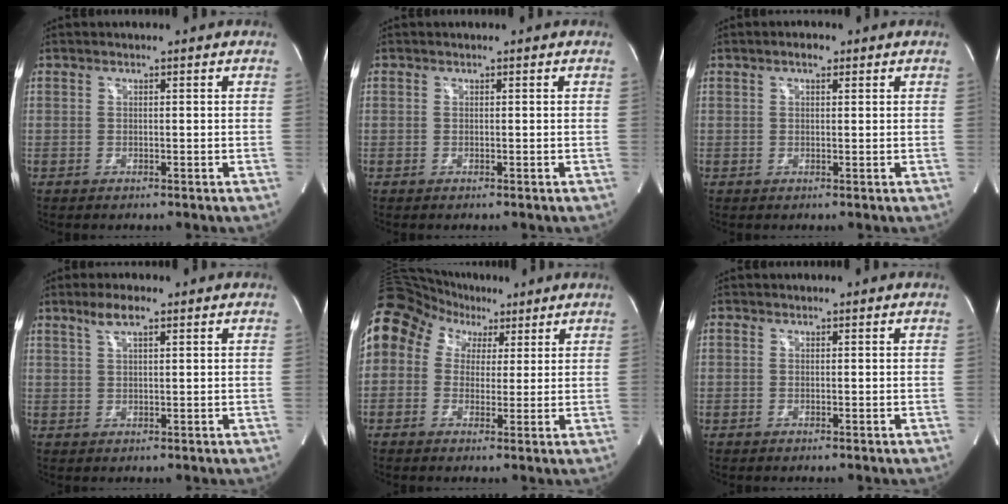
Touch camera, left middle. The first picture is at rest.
{"total": 0.0}
{"total": 1.9, "force": [1.1, 0.8, 1.3], "torque": [-0.023, 0.007, 0.016]}
{"total": 3.6, "force": [2.3, 0.7, 2.7], "torque": [-0.057, 0.009, 0.047]}
{"total": 12.0, "force": [5.8, 9.5, 4.7], "torque": [-0.101, 0.073, 0.102]}
{"total": 1.5, "force": [-0.6, -0.9, -1.1], "torque": [0.025, -0.010, -0.013]}